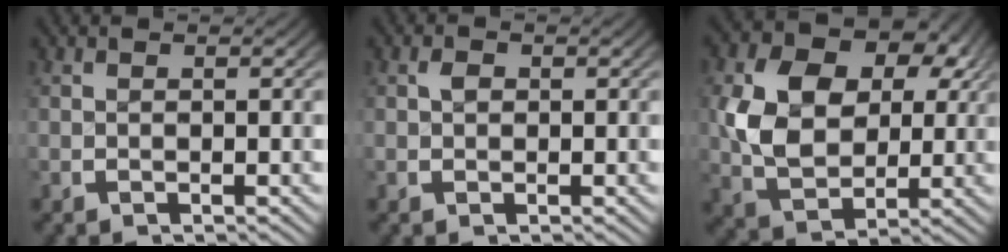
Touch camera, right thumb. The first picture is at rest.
{"total": 0.8, "force": [0.2, 0.7, 0.2], "torque": [-0.006, -0.003, 0.004]}
{"total": 11.3, "force": [1.2, 8.4, 7.5], "torque": [-0.172, -0.027, 0.031]}